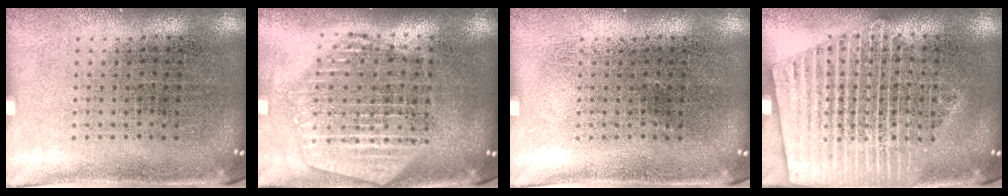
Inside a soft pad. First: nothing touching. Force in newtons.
{"total": 2.2, "press": 1.9, "slide": 1.1}
{"total": 0.0}
{"total": 1.9, "press": 1.9, "slide": 0.3}